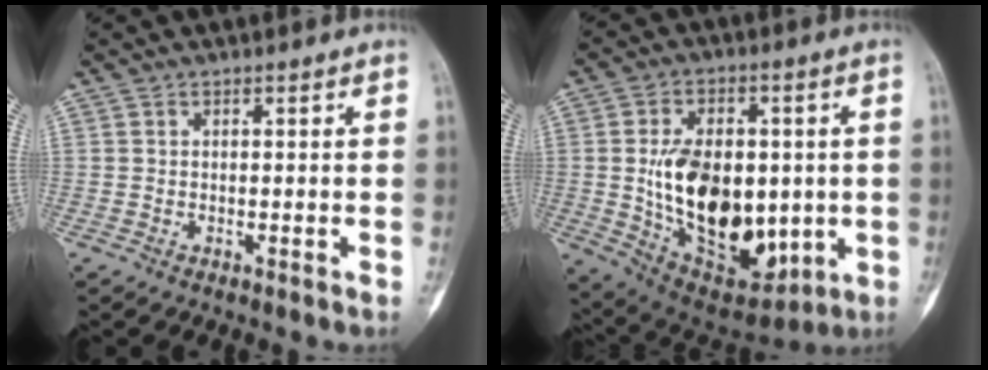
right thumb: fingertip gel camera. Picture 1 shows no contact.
{"total": 22.4, "force": [-0.9, 13.6, 17.7], "torque": [-0.248, -0.017, 0.013]}